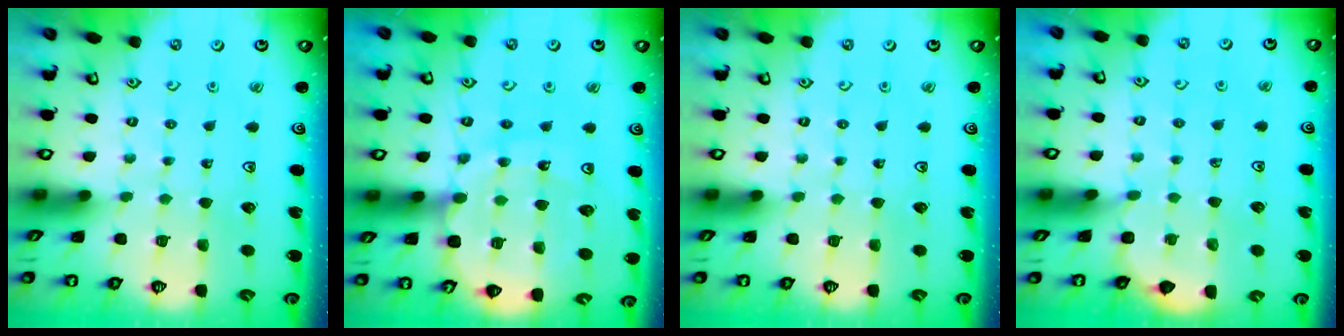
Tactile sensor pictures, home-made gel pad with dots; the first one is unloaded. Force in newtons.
{"total": 13.7, "press": 13.4, "slide": 2.8}
{"total": 0.0}
{"total": 2.3, "press": 2.3, "slide": 0.2}